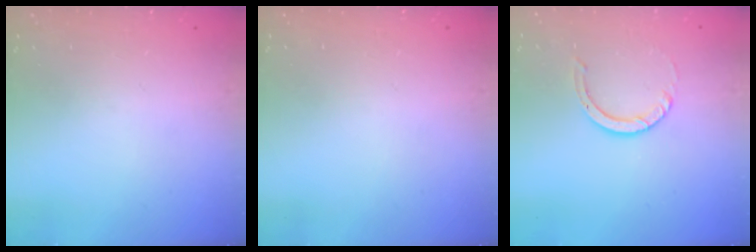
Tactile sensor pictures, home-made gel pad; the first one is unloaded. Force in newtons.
{"total": 2.6, "press": 2.6, "slide": 0.2}
{"total": 4.0, "press": 4.0, "slide": 0.3}